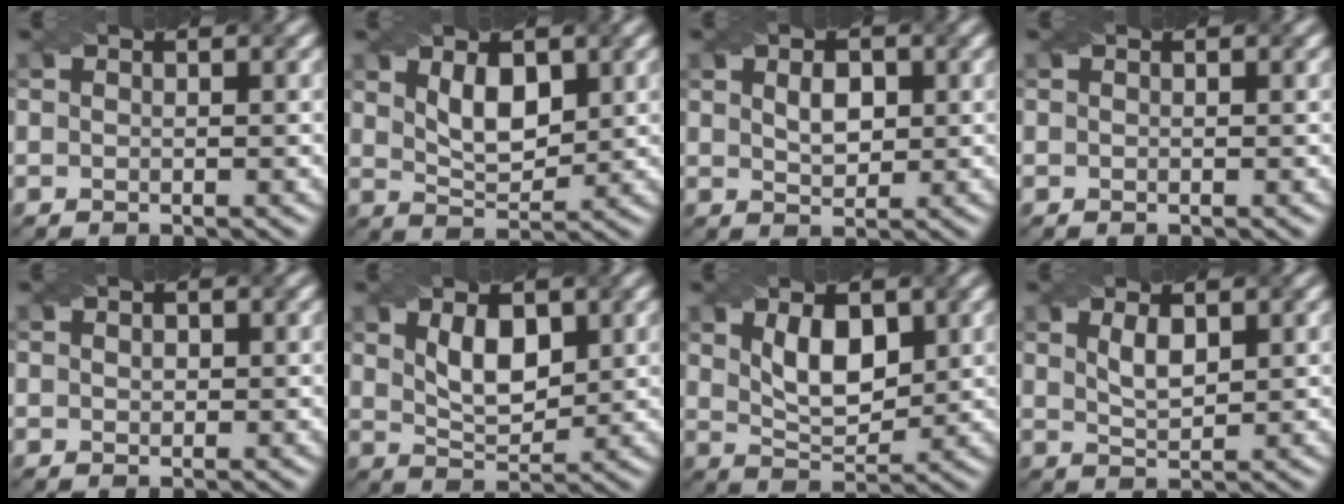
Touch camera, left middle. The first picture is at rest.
{"total": 4.1, "force": [1.6, 2.1, 3.1], "torque": [-0.061, -0.003, 0.030]}
{"total": 2.6, "force": [0.8, 1.5, 1.9], "torque": [-0.031, 0.004, 0.014]}
{"total": 0.0}
{"total": 0.8, "force": [0.2, 0.6, 0.5], "torque": [-0.008, 0.001, 0.006]}
{"total": 4.3, "force": [1.6, 2.2, 3.3], "torque": [-0.066, -0.003, 0.031]}
{"total": 4.8, "force": [1.7, 2.5, 3.7], "torque": [-0.072, -0.004, 0.032]}
{"total": 2.2, "force": [1.1, 0.8, 1.7], "torque": [-0.037, -0.002, 0.024]}